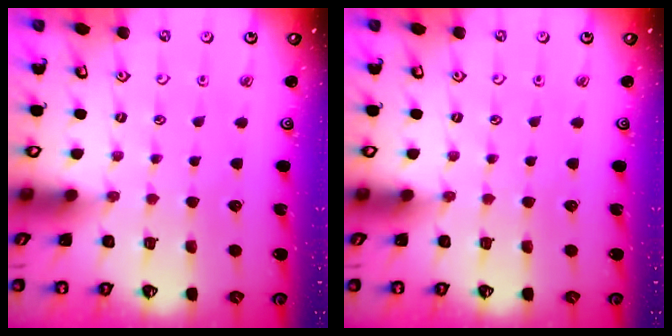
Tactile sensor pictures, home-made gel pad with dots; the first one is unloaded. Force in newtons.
{"total": 0.0}